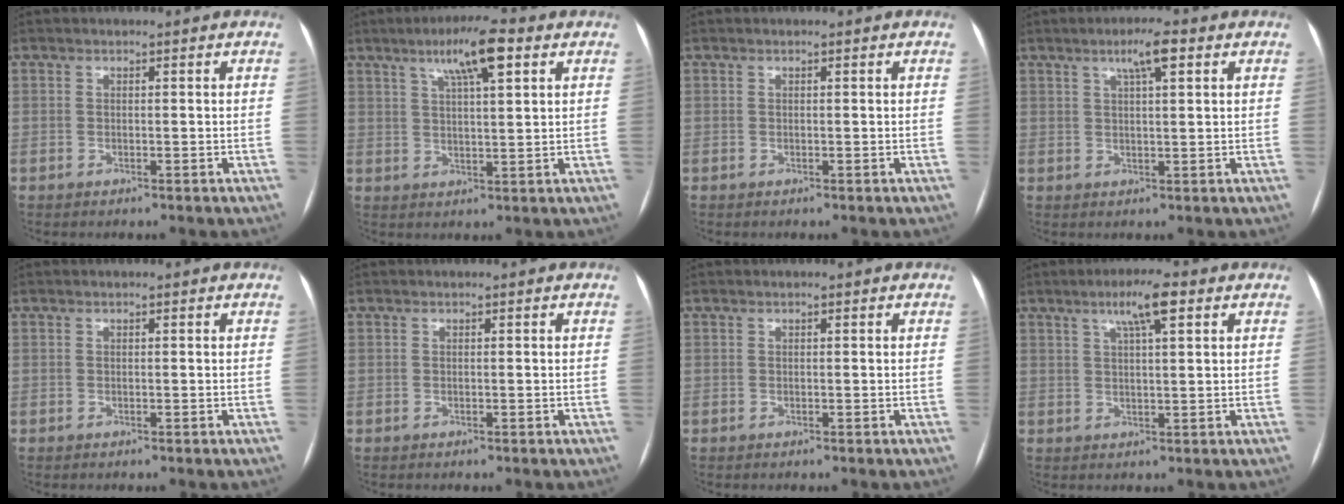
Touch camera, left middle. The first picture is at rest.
{"total": 8.3, "force": [4.3, 1.1, 6.9], "torque": [-0.123, 0.016, 0.070]}
{"total": 0.0}
{"total": 4.5, "force": [2.3, 0.5, 3.9], "torque": [-0.068, 0.009, 0.039]}
{"total": 0.0}
{"total": 0.0}
{"total": 0.0}
{"total": 5.8, "force": [3.1, 0.6, 4.9], "torque": [-0.087, 0.012, 0.051]}